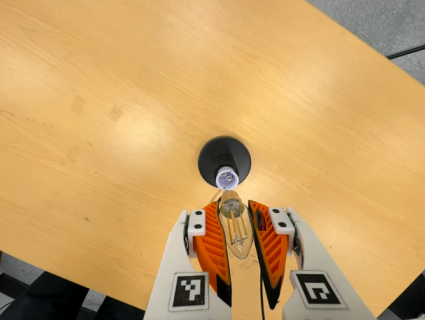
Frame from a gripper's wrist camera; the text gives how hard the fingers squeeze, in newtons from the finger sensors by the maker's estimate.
{"total": 22.7, "left": 24.9, "right": 20.5}